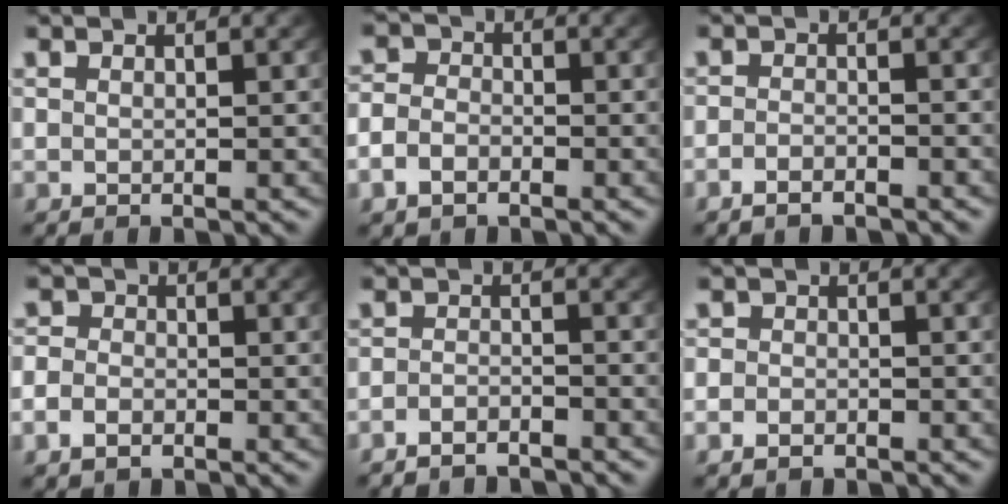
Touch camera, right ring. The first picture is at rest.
{"total": 3.5, "force": [-1.7, 2.8, 1.2], "torque": [-0.034, -0.016, -0.027]}
{"total": 1.9, "force": [-1.8, 0.4, 0.4], "torque": [-0.014, -0.007, -0.031]}
{"total": 3.0, "force": [-1.2, 2.6, 0.9], "torque": [-0.025, -0.012, -0.022]}
{"total": 2.9, "force": [-2.8, 0.6, 0.4], "torque": [-0.011, -0.012, -0.046]}
{"total": 1.8, "force": [-1.2, 1.4, 0.2], "torque": [-0.008, -0.011, -0.017]}